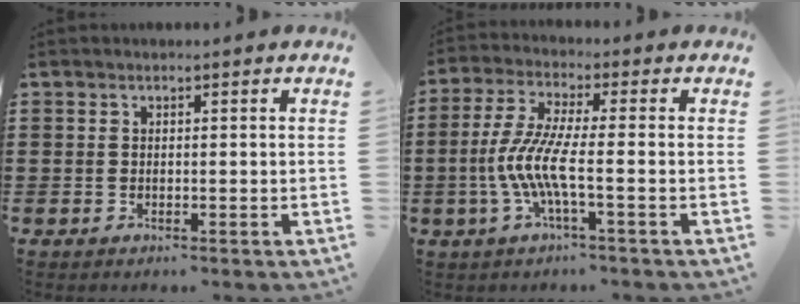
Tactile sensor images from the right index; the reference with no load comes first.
{"total": 7.8, "force": [-2.2, 1.1, 7.4], "torque": [-0.177, -0.019, -0.054]}